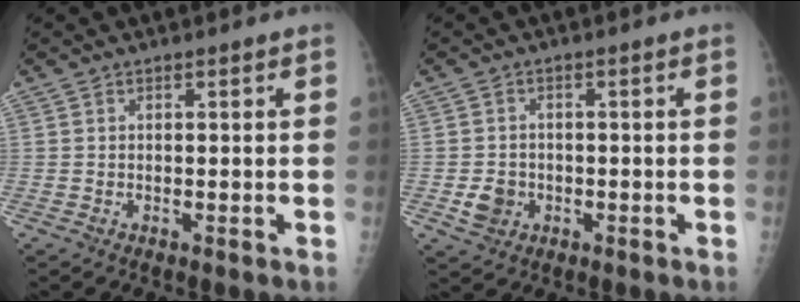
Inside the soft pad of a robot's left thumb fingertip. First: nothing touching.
{"total": 4.0, "force": [-1.2, 3.4, 1.7], "torque": [-0.018, 0.005, -0.016]}